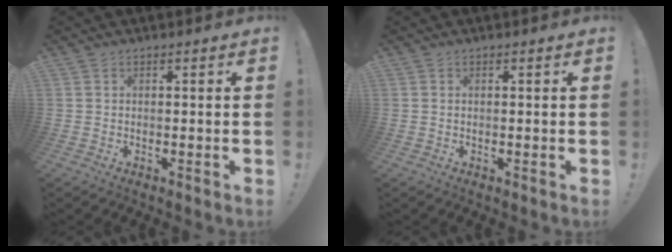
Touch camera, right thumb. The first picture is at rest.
{"total": 0.0}